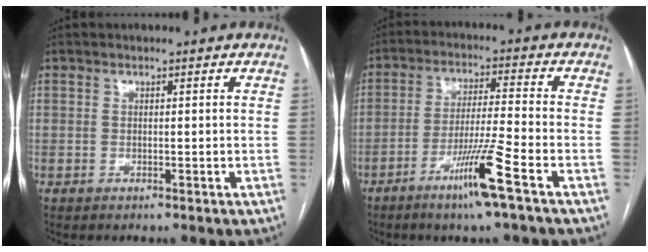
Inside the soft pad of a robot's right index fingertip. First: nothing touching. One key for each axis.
{"total": 9.5, "fx": -5.2, "fy": -1.3, "fz": 7.8, "tx": -0.144, "ty": -0.017, "tz": -0.099}